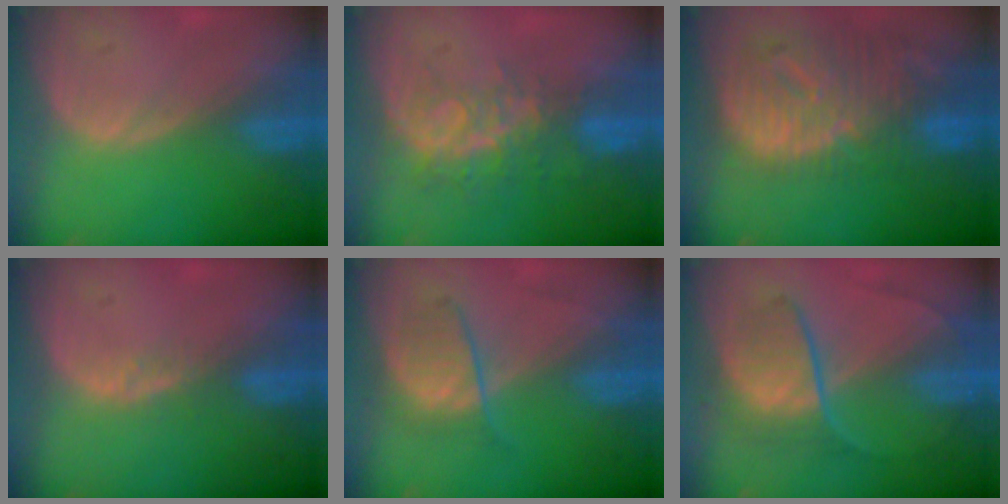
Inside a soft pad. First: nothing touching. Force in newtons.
{"total": 8.5, "press": 7.0, "slide": 4.8}
{"total": 12.5, "press": 10.9, "slide": 6.2}
{"total": 1.9, "press": 1.4, "slide": 1.3}
{"total": 4.4, "press": 4.4, "slide": 0.6}
{"total": 6.8, "press": 6.7, "slide": 1.2}